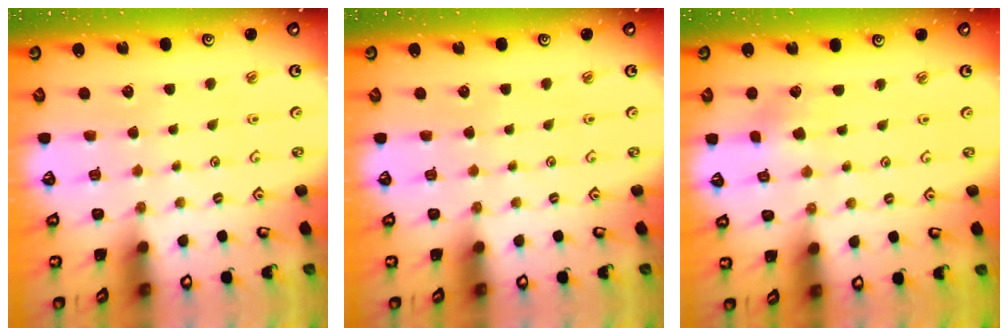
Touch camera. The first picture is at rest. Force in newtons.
{"total": 0.0}
{"total": 2.7, "press": 2.7, "slide": 0.3}